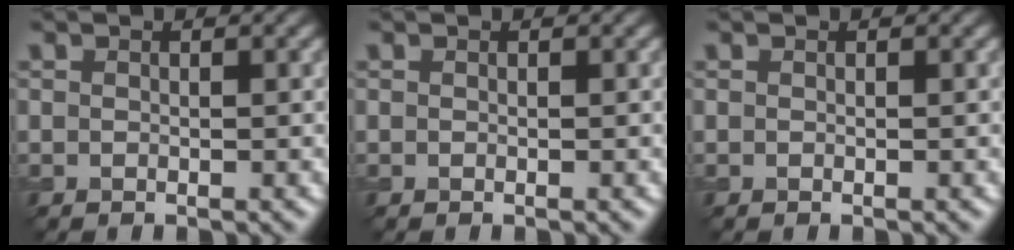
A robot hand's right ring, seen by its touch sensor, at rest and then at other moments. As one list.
[{"total": 0.0}, {"total": 0.0}]